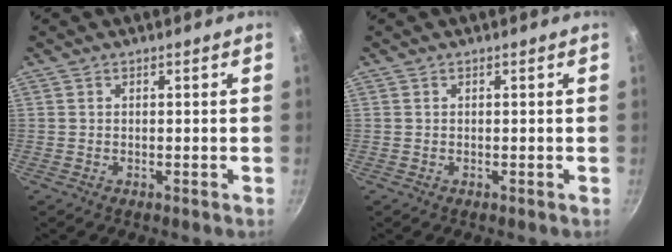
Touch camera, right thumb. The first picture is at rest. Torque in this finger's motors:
{"motor_torque": [-0.11, 0.02, -0.04, -0.08, 0.02]}